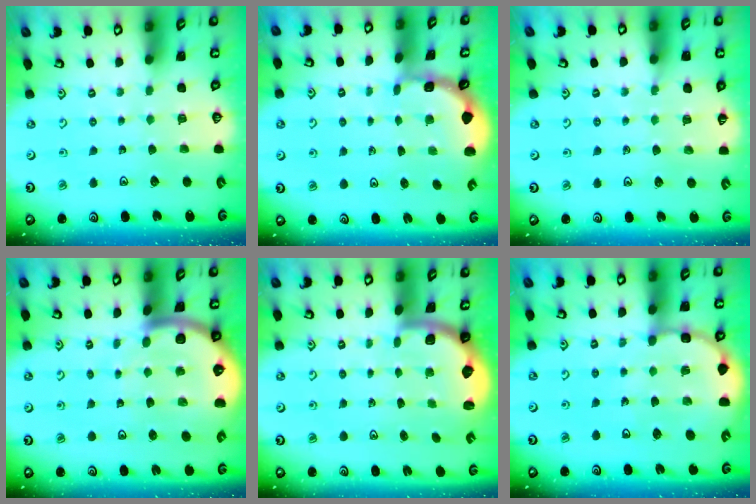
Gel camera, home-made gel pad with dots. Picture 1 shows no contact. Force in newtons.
{"total": 1.1, "press": 1.1, "slide": 0.3}
{"total": 4.6, "press": 4.5, "slide": 0.9}
{"total": 8.1, "press": 8.0, "slide": 1.0}
{"total": 1.8, "press": 1.8, "slide": 0.5}
{"total": 8.2, "press": 7.9, "slide": 2.2}